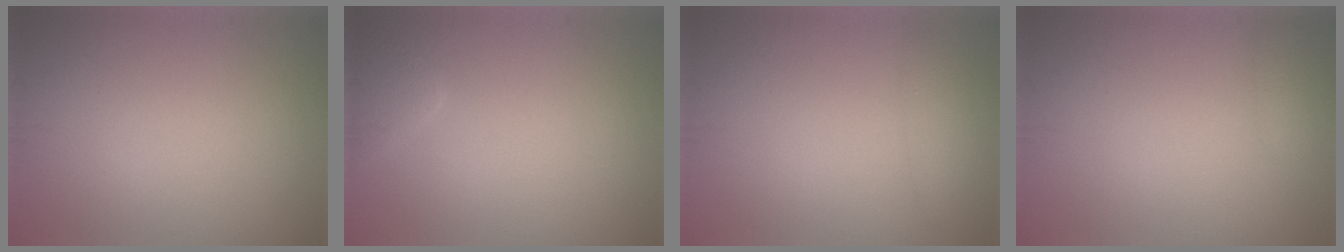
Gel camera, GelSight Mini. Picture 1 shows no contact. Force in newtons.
{"total": 1.5, "press": 1.5, "slide": 0.1}
{"total": 1.5, "press": 1.5, "slide": 0.0}
{"total": 1.3, "press": 1.3, "slide": 0.1}